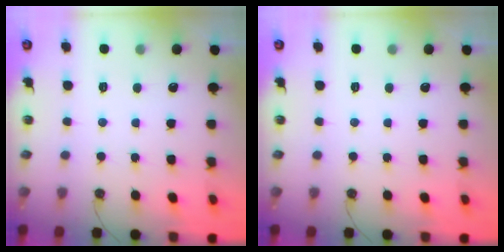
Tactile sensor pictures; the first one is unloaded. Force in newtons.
{"total": 0.0}